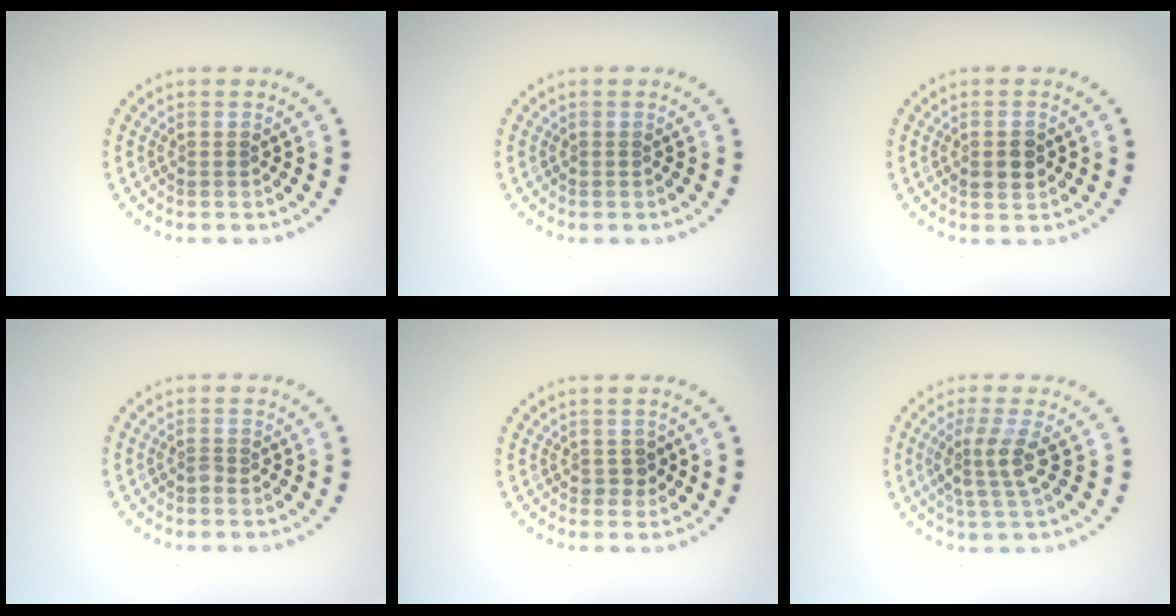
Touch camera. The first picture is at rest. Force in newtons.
{"total": 0.0}
{"total": 1.8, "press": 1.8, "slide": 0.1}
{"total": 0.6, "press": 0.5, "slide": 0.4}
{"total": 1.1, "press": 1.0, "slide": 0.5}
{"total": 2.8, "press": 2.1, "slide": 1.8}